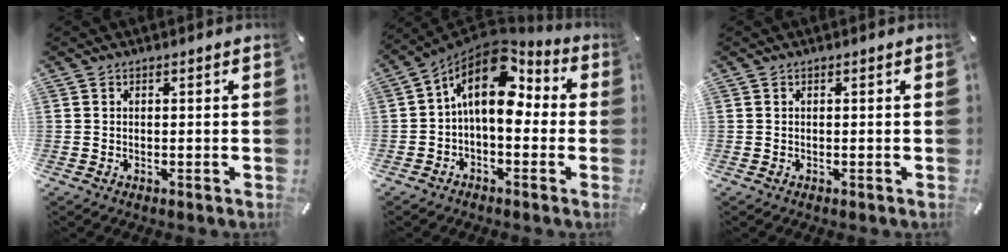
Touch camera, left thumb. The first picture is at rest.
{"total": 13.5, "force": [3.5, 7.6, 10.7], "torque": [-0.197, -0.035, 0.052]}
{"total": 0.0}